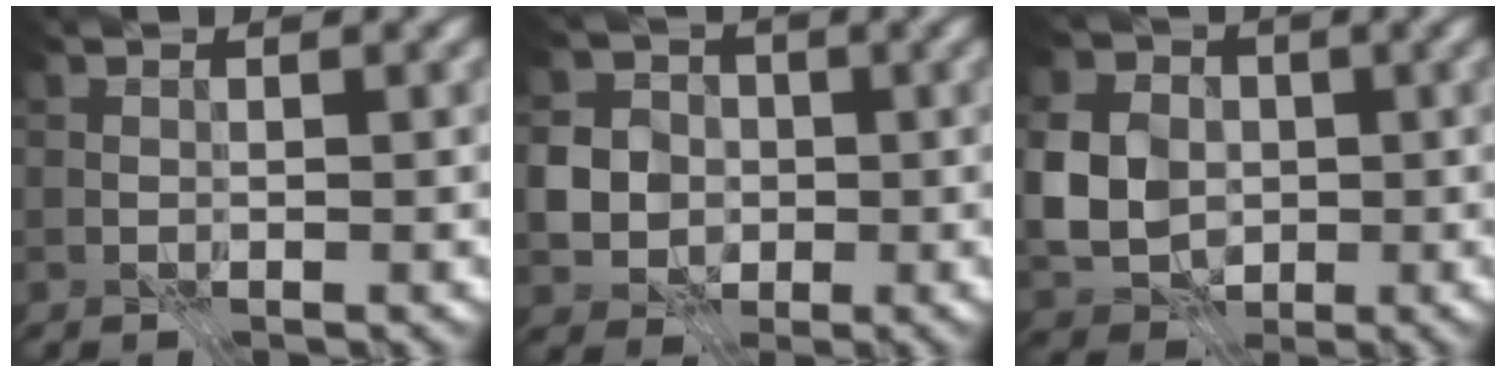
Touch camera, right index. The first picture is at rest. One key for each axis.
{"total": 5.9, "fx": -1.0, "fy": 5.4, "fz": 2.0, "tx": -0.038, "ty": 0.009, "tz": -0.041}
{"total": 7.9, "fx": -0.2, "fy": 6.5, "fz": 4.5, "tx": -0.104, "ty": 0.002, "tz": -0.016}